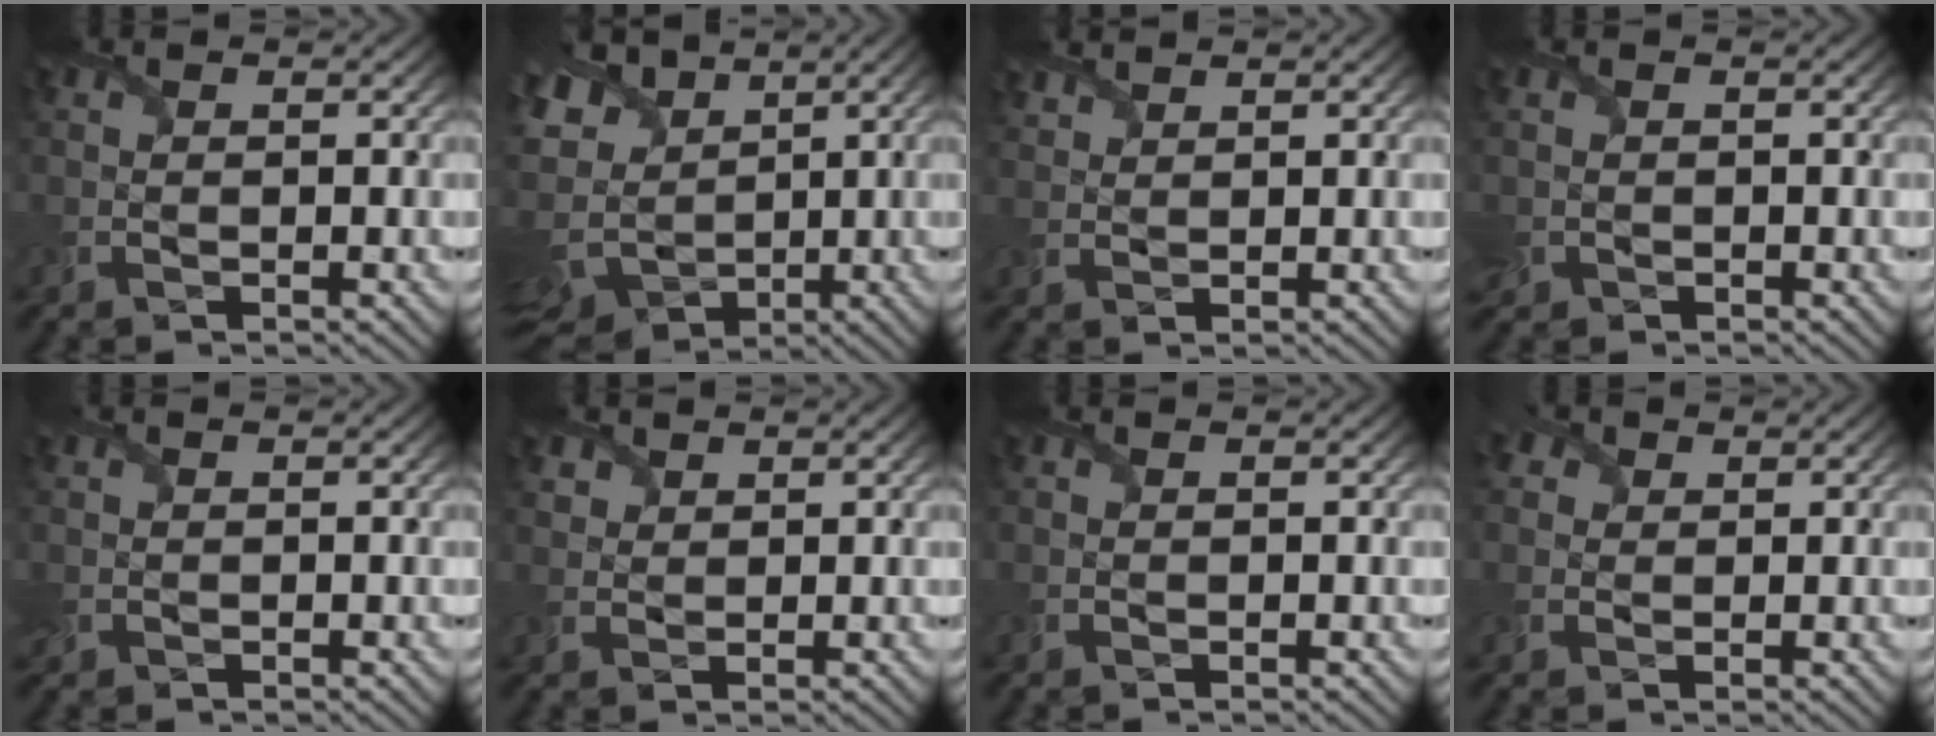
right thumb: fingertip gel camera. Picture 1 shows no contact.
{"total": 13.5, "force": [1.0, 9.5, 9.5], "torque": [-0.241, -0.015, 0.043]}
{"total": 2.4, "force": [2.1, 0.8, 0.6], "torque": [-0.017, 0.005, 0.048]}
{"total": 1.5, "force": [0.1, 1.5, 0.4], "torque": [-0.021, -0.004, -0.003]}
{"total": 0.8, "force": [0.4, 0.7, 0.2], "torque": [-0.007, 0.001, 0.011]}
{"total": 1.9, "force": [1.4, 1.3, 0.3], "torque": [-0.012, -0.003, 0.035]}
{"total": 0.0}
{"total": 2.9, "force": [1.5, 2.2, 0.9], "torque": [-0.028, 0.000, 0.030]}